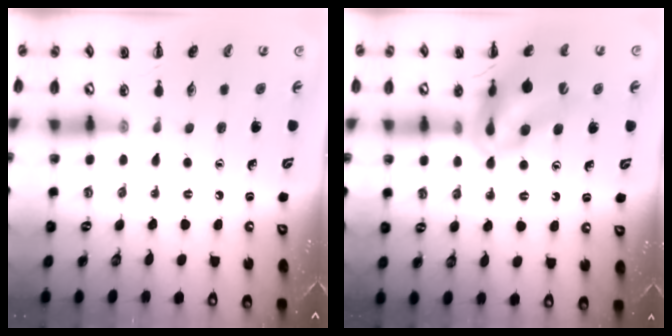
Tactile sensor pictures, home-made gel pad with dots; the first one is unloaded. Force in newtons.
{"total": 14.4, "press": 13.6, "slide": 4.8}